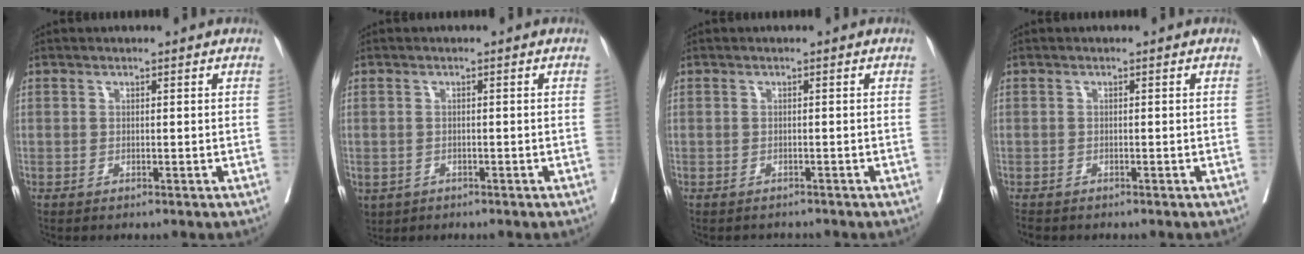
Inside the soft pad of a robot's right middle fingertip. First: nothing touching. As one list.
[{"total": 4.1, "force": [-2.2, 3.2, 1.4], "torque": [-0.037, -0.003, -0.028]}, {"total": 1.8, "force": [-1.6, 0.7, -0.2], "torque": [0.001, -0.003, -0.028]}, {"total": 1.9, "force": [-1.6, 0.7, 0.7], "torque": [-0.017, -0.006, -0.023]}]